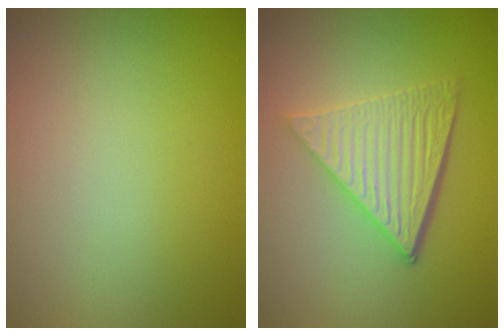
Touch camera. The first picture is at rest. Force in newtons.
{"total": 5.4, "press": 3.8, "slide": 3.8}